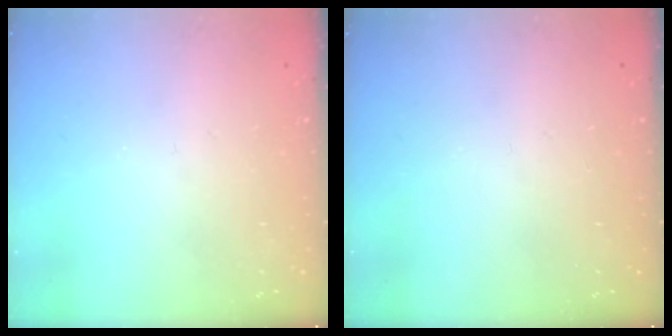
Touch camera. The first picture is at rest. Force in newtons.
{"total": 0.0}